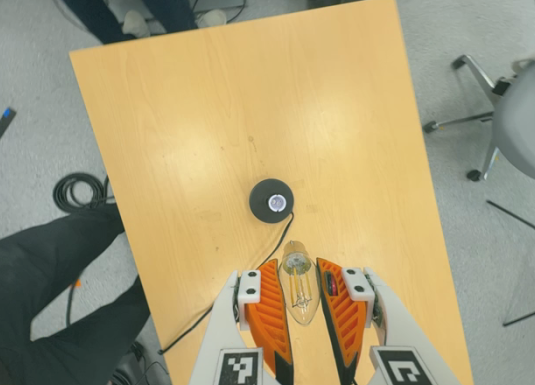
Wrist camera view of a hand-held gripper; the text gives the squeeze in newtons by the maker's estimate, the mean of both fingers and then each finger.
{"total": 12.6, "left": 14.0, "right": 11.1}